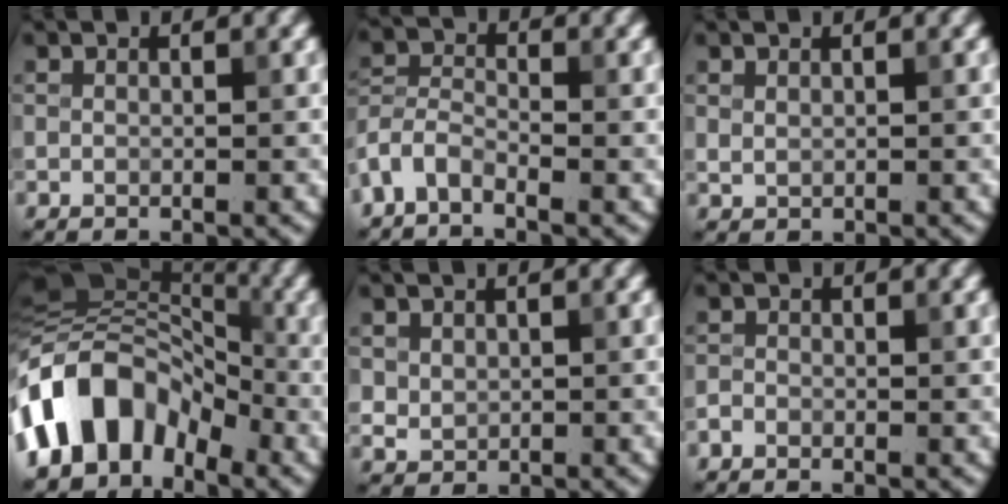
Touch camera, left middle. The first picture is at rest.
{"total": 2.8, "force": [-2.2, 0.9, 1.5], "torque": [-0.033, 0.004, -0.058]}
{"total": 0.5, "force": [0.3, 0.3, 0.3], "torque": [-0.008, -0.001, 0.011]}
{"total": 9.6, "force": [-4.5, 6.4, 5.6], "torque": [-0.089, 0.018, -0.103]}
{"total": 1.4, "force": [0.6, 1.1, 0.5], "torque": [-0.010, -0.004, 0.016]}
{"total": 0.7, "force": [-0.6, 0.4, 0.2], "torque": [-0.001, 0.002, -0.014]}